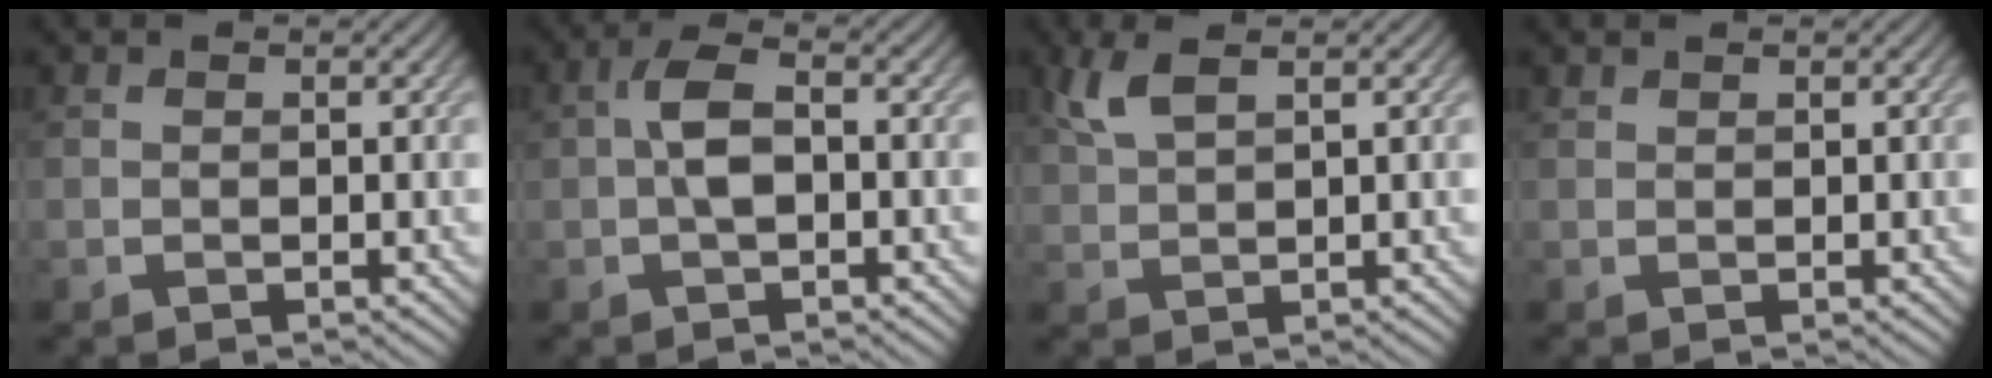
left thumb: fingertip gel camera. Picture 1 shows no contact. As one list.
[{"total": 4.0, "force": [-0.3, 1.9, 3.6], "torque": [-0.075, 0.009, -0.010]}, {"total": 3.5, "force": [2.1, 0.9, 2.6], "torque": [-0.064, 0.010, 0.048]}, {"total": 0.5, "force": [0.5, 0.0, 0.1], "torque": [-0.001, 0.003, 0.012]}]